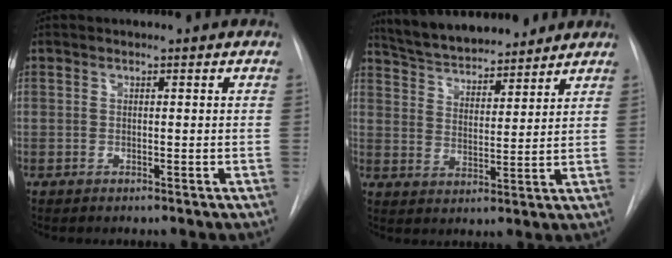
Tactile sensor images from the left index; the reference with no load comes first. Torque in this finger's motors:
{"motor_torque": [0.08, -0.63, 0.19, 0.05]}